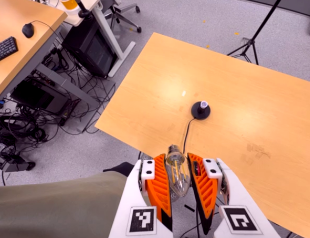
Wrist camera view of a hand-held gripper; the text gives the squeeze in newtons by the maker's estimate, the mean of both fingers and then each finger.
{"total": 21.5, "left": 24.2, "right": 18.8}